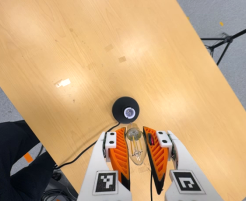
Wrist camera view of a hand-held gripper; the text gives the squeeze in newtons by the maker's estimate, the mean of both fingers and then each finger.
{"total": 23.1, "left": 24.0, "right": 22.2}